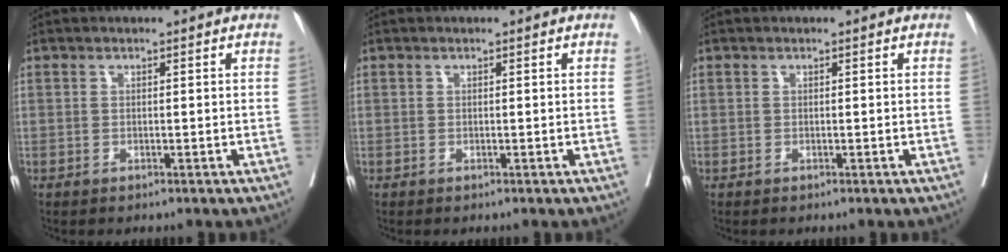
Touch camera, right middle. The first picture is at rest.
{"total": 0.0}
{"total": 0.0}